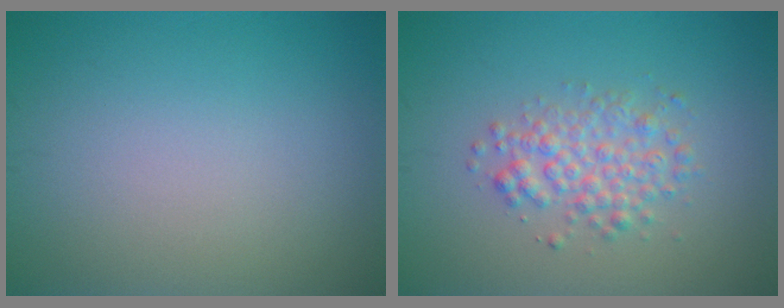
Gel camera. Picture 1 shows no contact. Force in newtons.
{"total": 3.0, "press": 3.0, "slide": 0.1}